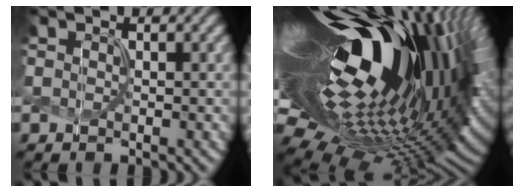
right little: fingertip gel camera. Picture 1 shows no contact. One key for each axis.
{"total": 22.6, "fx": 6.0, "fy": 9.1, "fz": 19.8, "tx": -0.338, "ty": 0.009, "tz": 0.084}